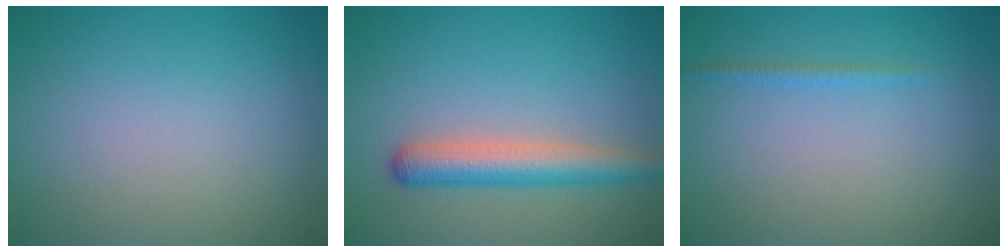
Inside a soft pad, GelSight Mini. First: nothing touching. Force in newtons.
{"total": 4.1, "press": 4.1, "slide": 0.1}
{"total": 0.8, "press": 0.8, "slide": 0.1}